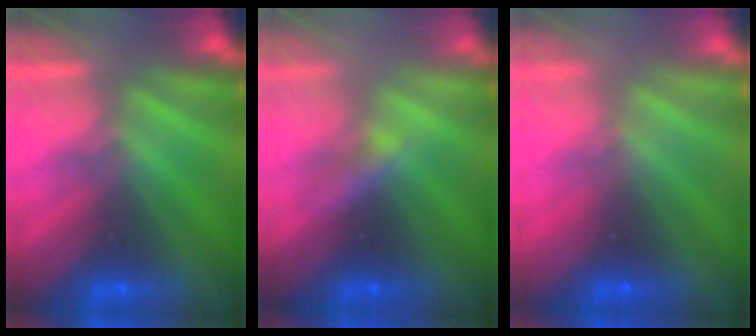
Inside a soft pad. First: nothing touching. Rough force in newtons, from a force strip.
{"total": 2.1}
{"total": 2.9}